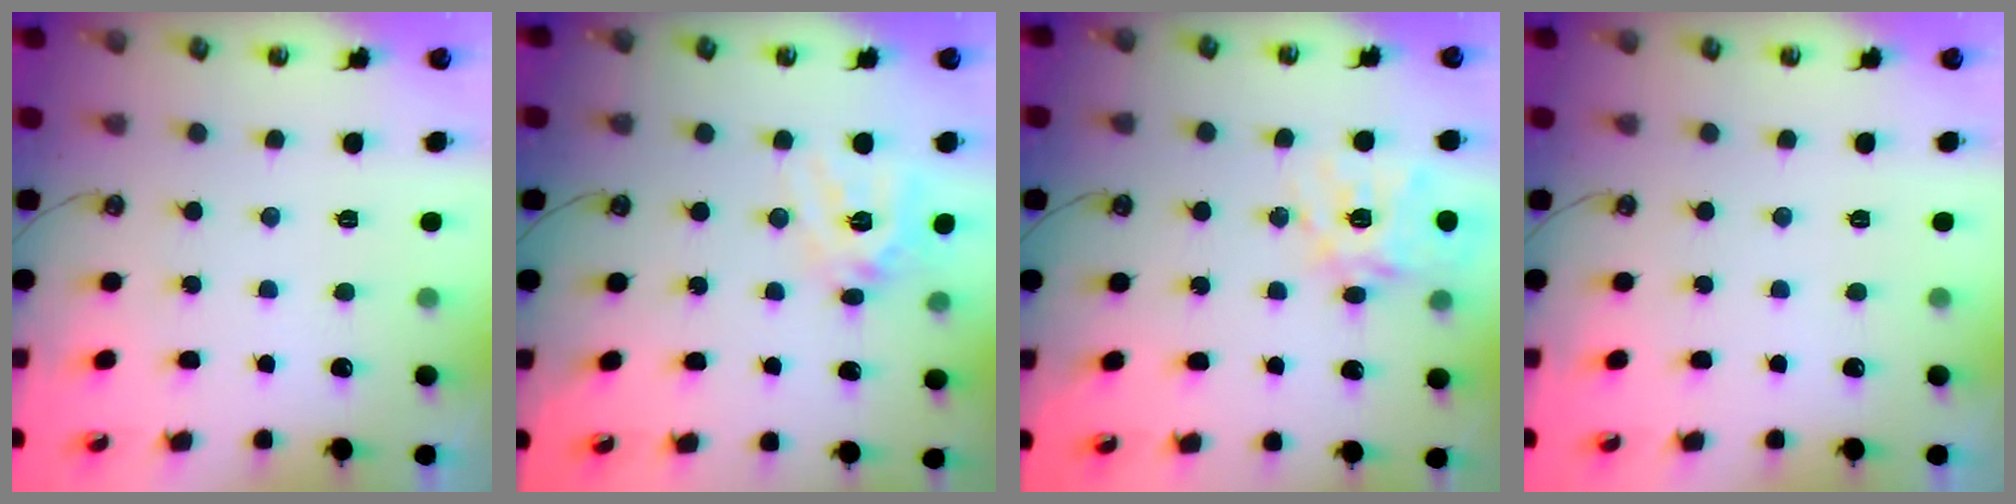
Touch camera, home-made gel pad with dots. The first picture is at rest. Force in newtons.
{"total": 13.0, "press": 12.9, "slide": 1.7}
{"total": 17.4, "press": 17.2, "slide": 2.2}
{"total": 0.0}